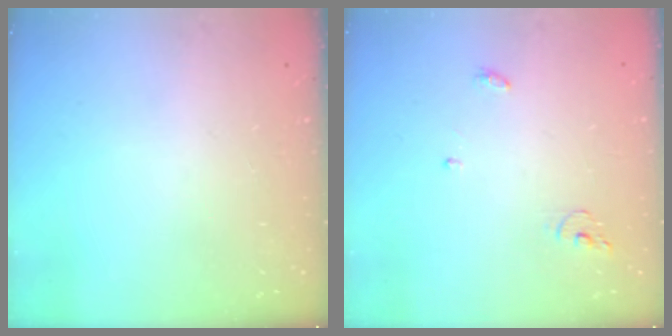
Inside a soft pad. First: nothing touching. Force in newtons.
{"total": 4.0, "press": 4.0, "slide": 0.4}